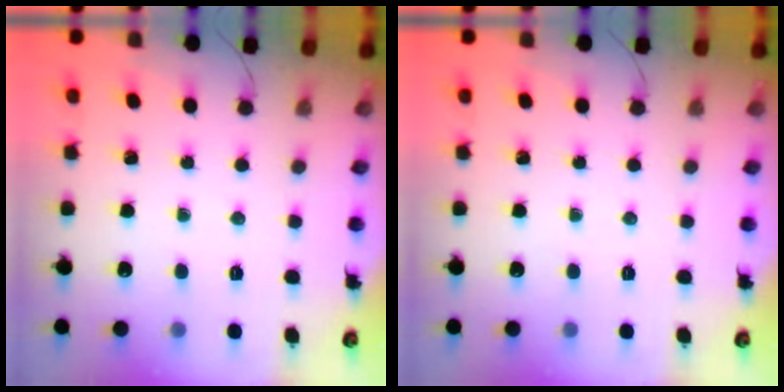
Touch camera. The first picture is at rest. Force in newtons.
{"total": 0.0}